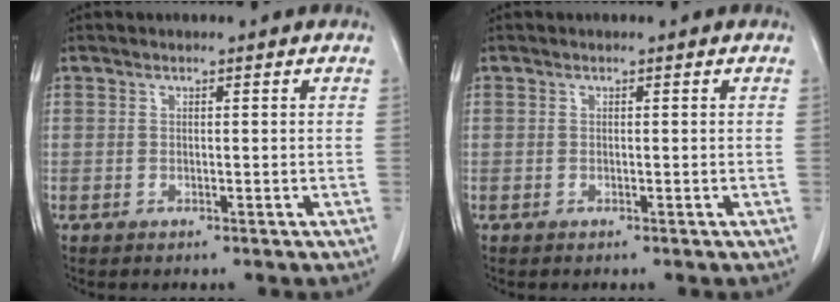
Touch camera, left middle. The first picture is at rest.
{"total": 0.0}